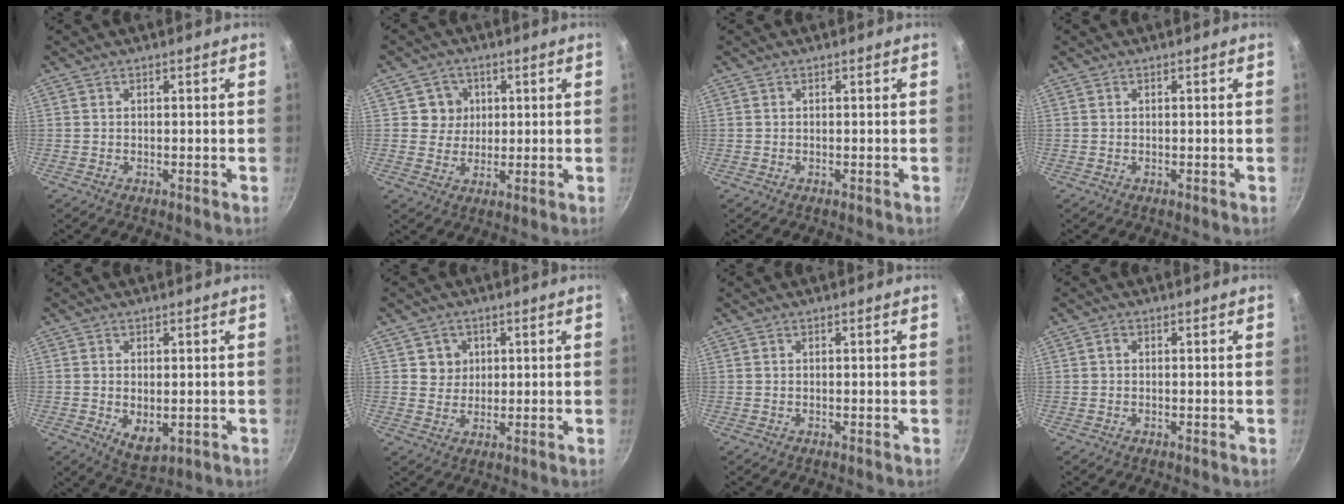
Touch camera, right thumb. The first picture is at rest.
{"total": 5.1, "force": [1.4, 4.8, 0.8], "torque": [0.024, -0.001, 0.020]}
{"total": 0.0}
{"total": 0.0}
{"total": 5.7, "force": [-0.6, 3.3, 4.6], "torque": [-0.069, -0.015, 0.001]}
{"total": 4.2, "force": [1.3, 3.9, 0.8], "torque": [0.016, 0.001, 0.021]}
{"total": 0.0}
{"total": 0.9, "force": [0.0, 0.7, 0.5], "torque": [-0.009, 0.006, 0.000]}